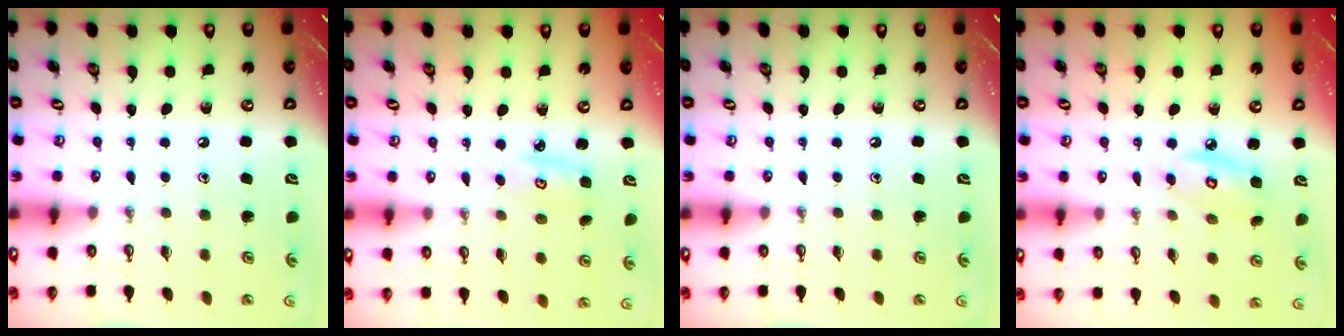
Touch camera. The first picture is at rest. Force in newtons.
{"total": 3.0, "press": 3.0, "slide": 0.3}
{"total": 0.0}
{"total": 6.2, "press": 6.2, "slide": 0.2}